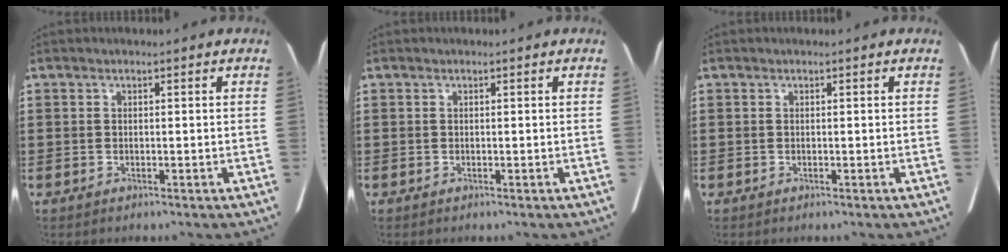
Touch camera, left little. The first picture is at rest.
{"total": 0.0}
{"total": 0.0}